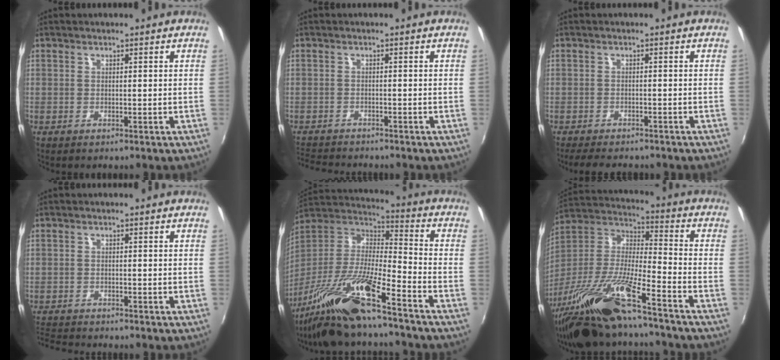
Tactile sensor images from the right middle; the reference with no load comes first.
{"total": 6.0, "force": [-5.8, 1.1, 1.4], "torque": [-0.050, -0.012, -0.100]}
{"total": 6.6, "force": [-5.7, 1.9, 2.7], "torque": [-0.067, -0.013, -0.088]}
{"total": 4.8, "force": [-4.7, 0.3, 1.0], "torque": [-0.040, -0.017, -0.090]}
{"total": 17.9, "force": [-12.9, 1.5, 12.3], "torque": [-0.244, -0.013, -0.255]}
{"total": 21.8, "force": [-15.9, 2.5, 14.7], "torque": [-0.273, -0.028, -0.298]}